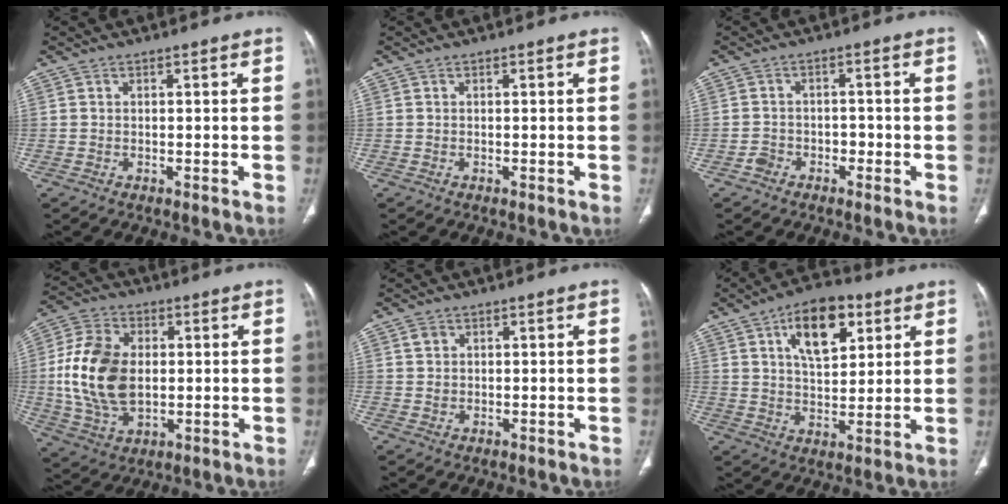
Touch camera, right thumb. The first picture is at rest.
{"total": 0.0}
{"total": 2.9, "force": [-1.6, 2.2, 0.8], "torque": [-0.005, 0.018, -0.029]}
{"total": 16.2, "force": [0.5, 10.5, 12.3], "torque": [-0.236, 0.002, 0.015]}
{"total": 1.8, "force": [0.7, 1.6, 0.6], "torque": [-0.005, -0.004, 0.014]}
{"total": 13.0, "force": [5.7, 6.9, 9.5], "torque": [-0.121, -0.013, 0.092]}